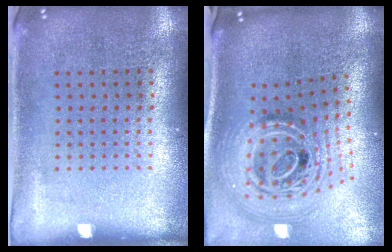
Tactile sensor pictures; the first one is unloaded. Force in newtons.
{"total": 3.0, "press": 2.1, "slide": 2.2}